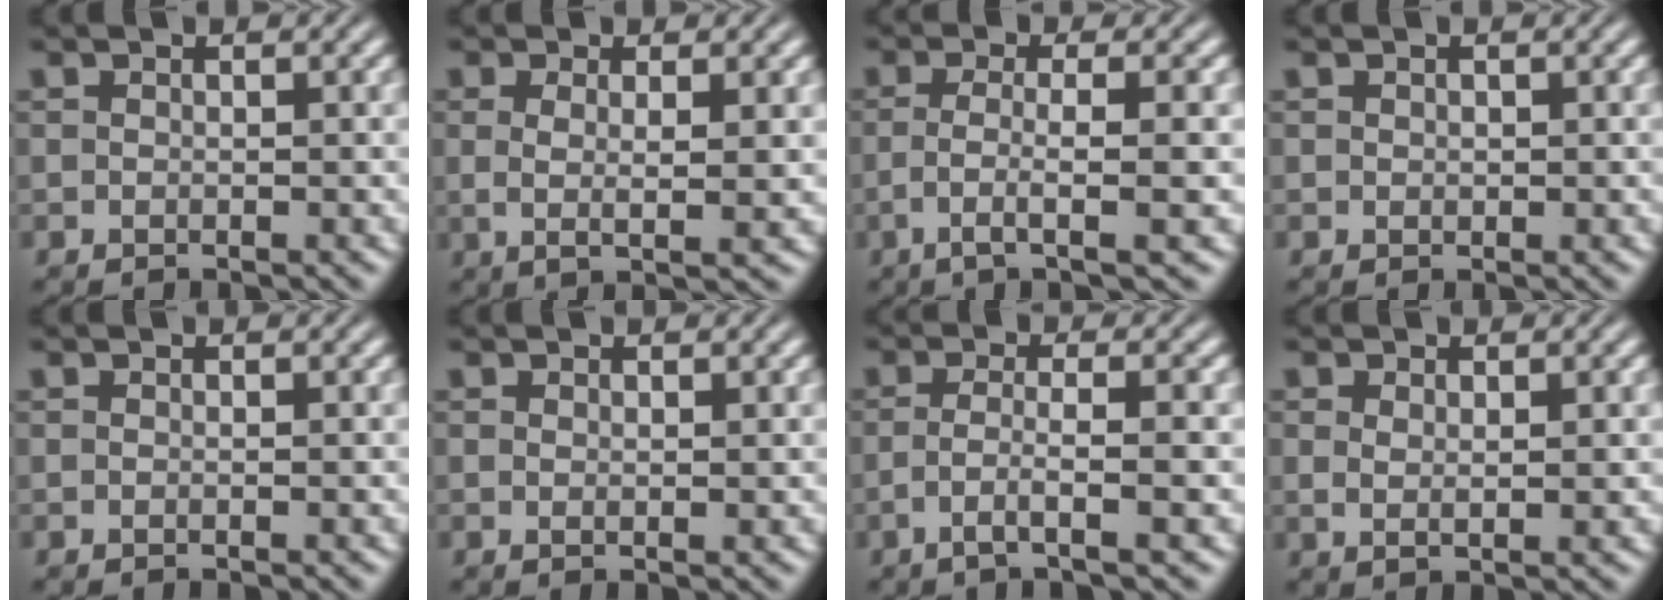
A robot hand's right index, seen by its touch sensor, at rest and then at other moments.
{"total": 2.5, "force": [0.5, -0.4, 2.4], "torque": [-0.045, -0.013, 0.018]}
{"total": 3.6, "force": [-1.0, -0.6, 3.4], "torque": [-0.066, -0.018, -0.008]}
{"total": 0.0}
{"total": 0.0}
{"total": 0.8, "force": [0.4, -0.7, 0.4], "torque": [-0.002, -0.007, 0.012]}
{"total": 2.9, "force": [-1.4, -0.7, 2.5], "torque": [-0.051, -0.015, -0.015]}
{"total": 1.4, "force": [0.7, -0.2, 1.2], "torque": [-0.019, -0.013, 0.023]}